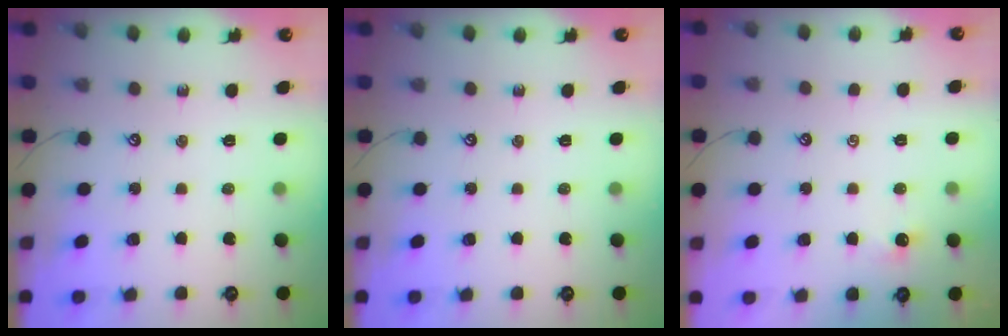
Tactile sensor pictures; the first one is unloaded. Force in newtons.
{"total": 0.0}
{"total": 0.5, "press": 0.4, "slide": 0.3}